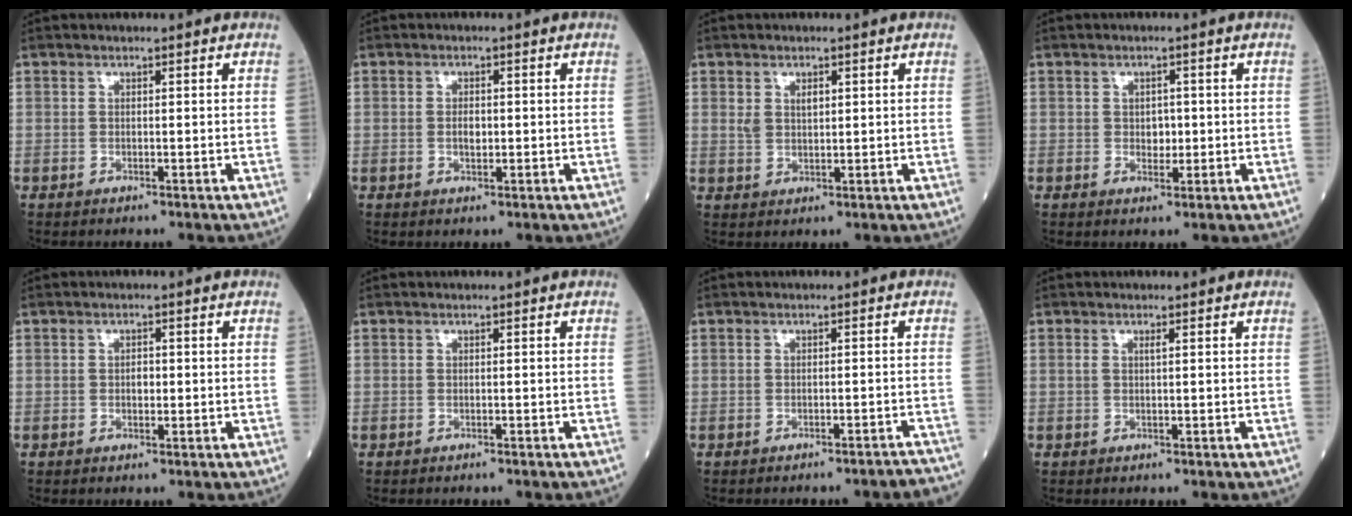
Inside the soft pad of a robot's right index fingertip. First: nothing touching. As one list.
[{"total": 2.0, "force": [-0.2, 1.0, 1.7], "torque": [-0.033, 0.002, -0.003]}, {"total": 2.4, "force": [1.0, 1.4, 1.8], "torque": [-0.035, 0.006, 0.022]}, {"total": 2.0, "force": [-0.1, 1.5, 1.4], "torque": [-0.016, 0.001, 0.001]}, {"total": 1.2, "force": [-0.2, 0.7, 1.0], "torque": [-0.016, 0.002, -0.002]}, {"total": 0.7, "force": [-0.6, 0.0, 0.3], "torque": [-0.004, 0.000, -0.006]}, {"total": 4.9, "force": [-4.8, 0.2, 1.1], "torque": [-0.009, -0.004, -0.049]}, {"total": 0.6, "force": [0.2, -0.1, 0.6], "torque": [-0.017, 0.004, 0.004]}]